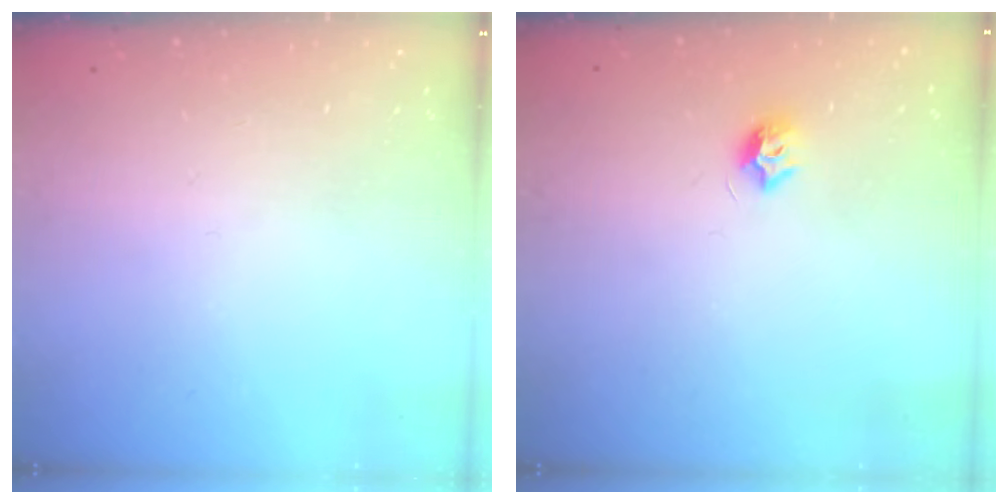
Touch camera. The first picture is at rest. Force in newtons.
{"total": 7.4, "press": 7.4, "slide": 0.6}